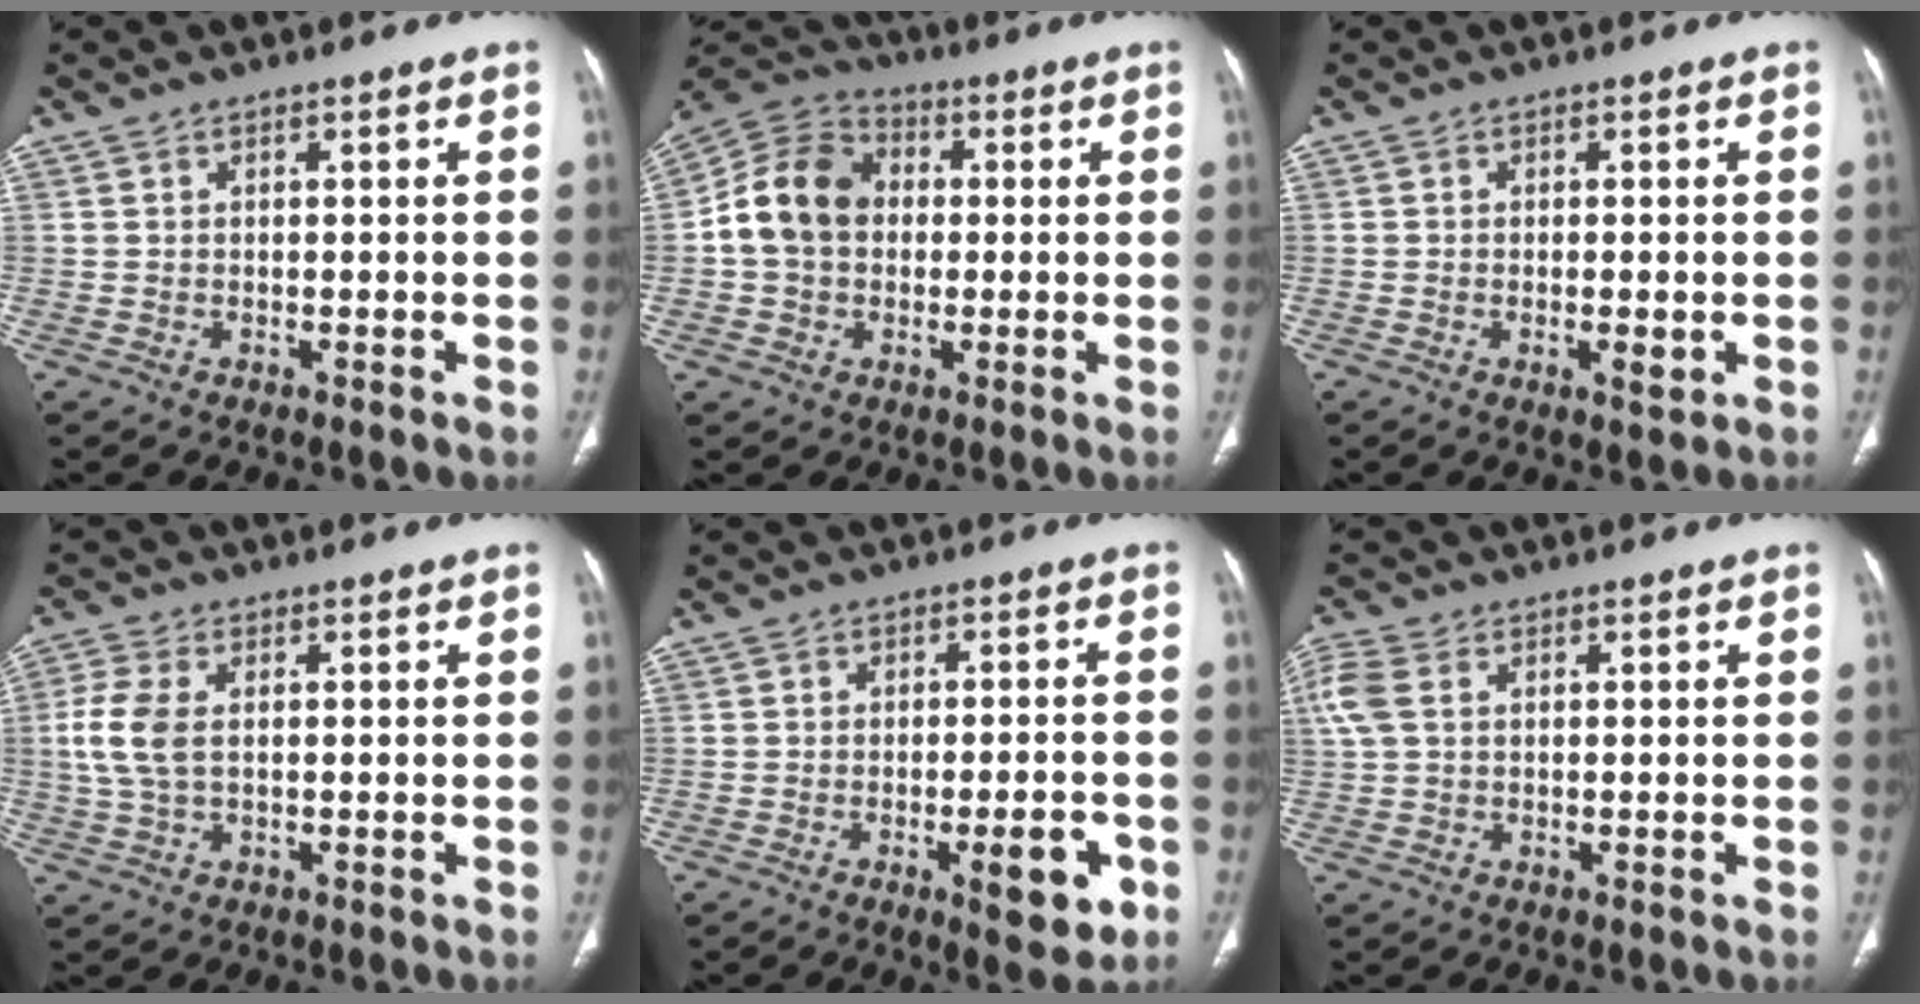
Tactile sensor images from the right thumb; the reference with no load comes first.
{"total": 12.3, "force": [0.5, 9.9, 7.2], "torque": [-0.117, 0.031, -0.001]}
{"total": 2.8, "force": [-0.7, 1.0, 2.5], "torque": [-0.040, -0.005, -0.011]}
{"total": 6.7, "force": [0.5, 3.8, 5.5], "torque": [-0.138, 0.009, 0.009]}
{"total": 8.3, "force": [-3.3, 2.7, 7.1], "torque": [-0.082, 0.005, -0.040]}
{"total": 5.1, "force": [1.4, 3.3, 3.6], "torque": [-0.110, 0.019, 0.029]}